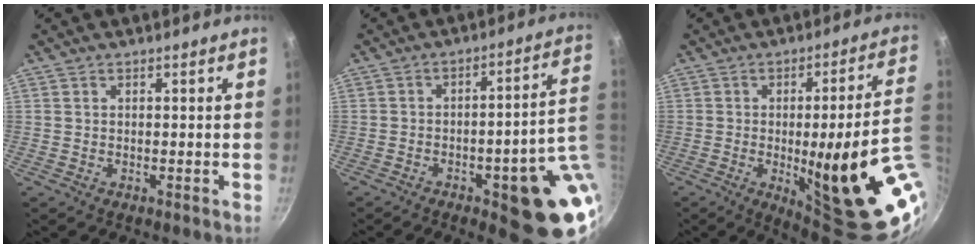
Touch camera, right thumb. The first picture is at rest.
{"total": 17.6, "force": [-3.8, 5.1, 16.4], "torque": [-0.161, 0.016, -0.044]}
{"total": 25.2, "force": [-4.1, 5.4, 24.3], "torque": [-0.286, -0.012, -0.032]}